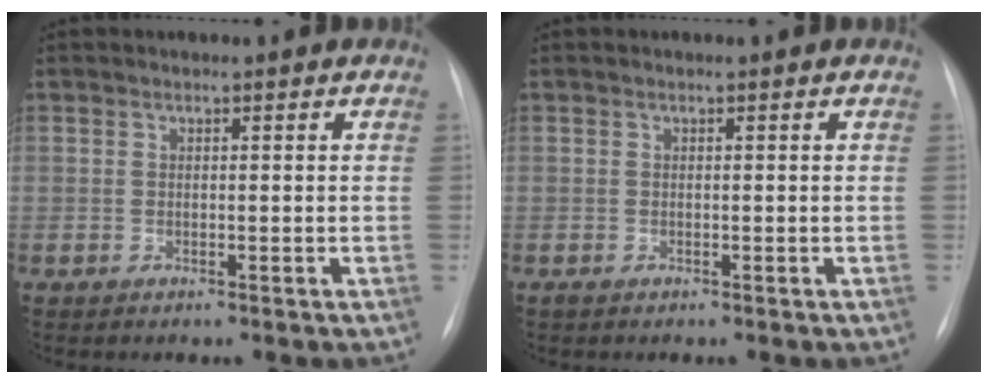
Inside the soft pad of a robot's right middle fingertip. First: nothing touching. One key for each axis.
{"total": 1.1, "fx": -0.9, "fy": 0.4, "fz": 0.4, "tx": -0.008, "ty": -0.002, "tz": -0.010}